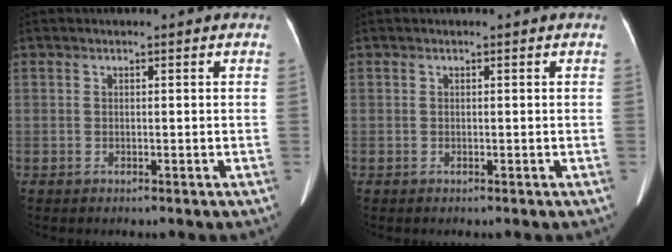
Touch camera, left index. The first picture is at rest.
{"total": 0.0}